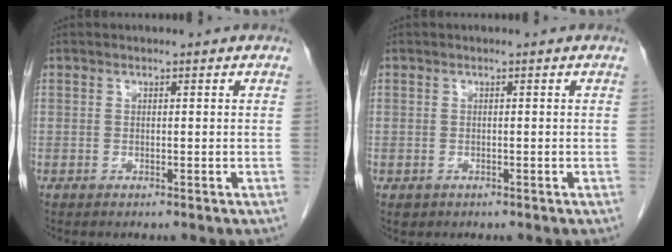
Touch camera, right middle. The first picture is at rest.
{"total": 0.6, "force": [-0.2, 0.5, 0.1], "torque": [-0.007, 0.002, 0.002]}